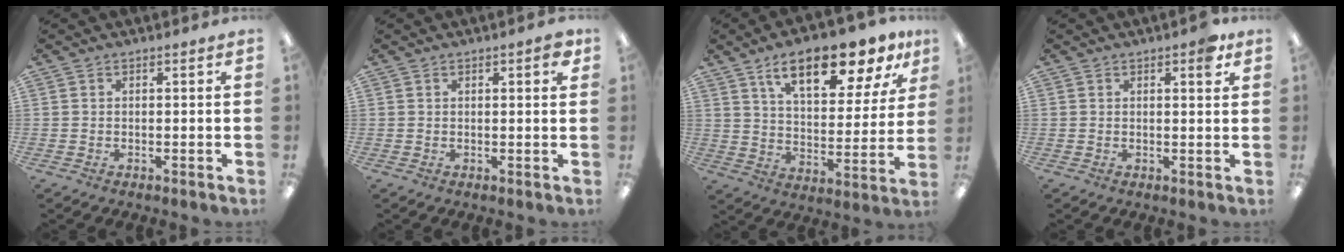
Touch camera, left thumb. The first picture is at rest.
{"total": 2.5, "force": [1.4, 0.7, 2.0], "torque": [-0.025, -0.002, 0.018]}
{"total": 17.1, "force": [11.6, 6.3, 10.8], "torque": [-0.165, -0.059, 0.192]}
{"total": 3.1, "force": [1.8, 0.8, 2.3], "torque": [-0.027, -0.007, 0.026]}